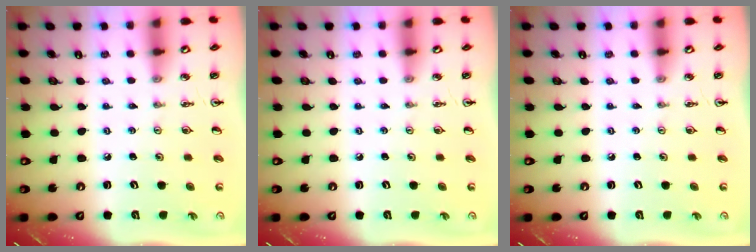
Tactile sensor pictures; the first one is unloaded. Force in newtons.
{"total": 0.0}
{"total": 0.0}